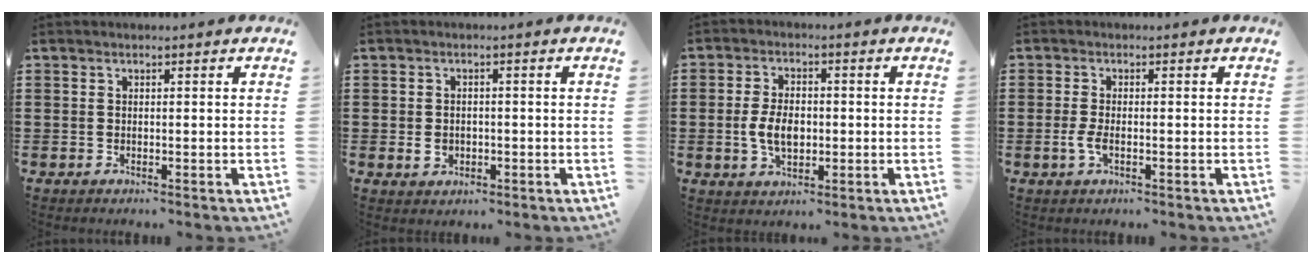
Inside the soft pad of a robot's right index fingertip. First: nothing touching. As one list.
[{"total": 2.1, "force": [-0.4, 1.7, 1.2], "torque": [-0.026, 0.004, -0.010]}, {"total": 5.5, "force": [-0.7, 3.2, 4.4], "torque": [-0.089, -0.001, -0.016]}, {"total": 2.4, "force": [-0.7, 0.7, 2.2], "torque": [-0.053, -0.006, -0.016]}]